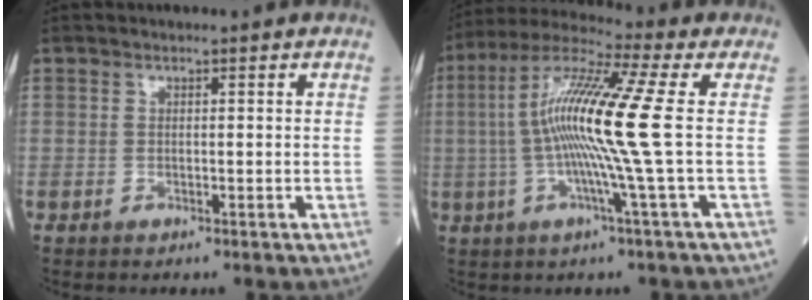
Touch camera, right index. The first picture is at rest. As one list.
[{"total": 14.1, "force": [-0.1, -2.1, 14.0], "torque": [-0.266, 0.003, -0.012]}]